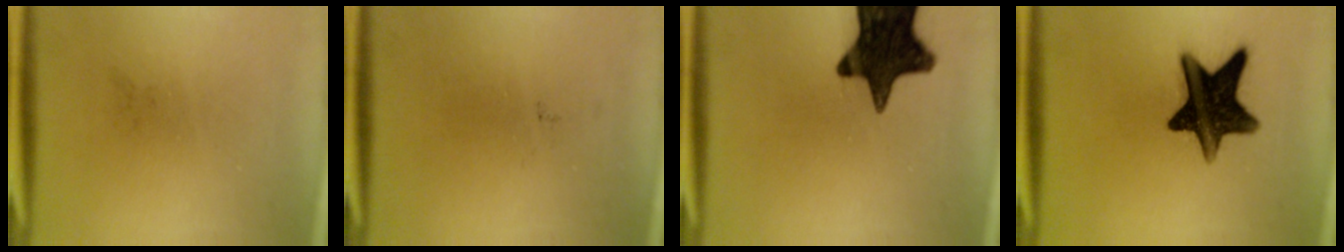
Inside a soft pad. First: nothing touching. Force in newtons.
{"total": 0.0}
{"total": 16.3}
{"total": 14.4}